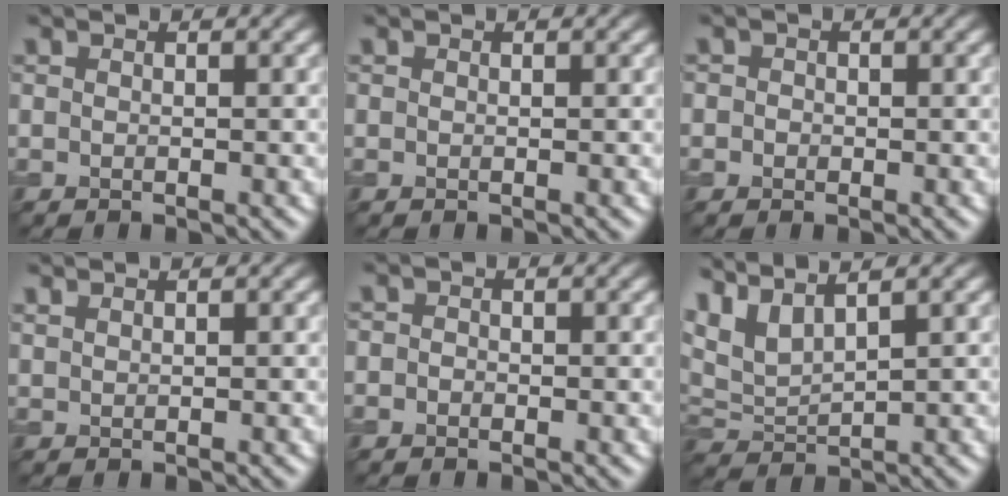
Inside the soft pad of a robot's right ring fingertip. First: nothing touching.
{"total": 0.0}
{"total": 0.9, "force": [0.0, 0.8, 0.3], "torque": [0.000, -0.002, -0.007]}
{"total": 0.8, "force": [0.8, 0.1, 0.2], "torque": [-0.004, 0.002, 0.018]}
{"total": 0.7, "force": [-0.3, 0.6, 0.2], "torque": [-0.002, -0.003, -0.008]}
{"total": 4.8, "force": [3.3, 1.6, 3.0], "torque": [-0.079, 0.011, 0.073]}